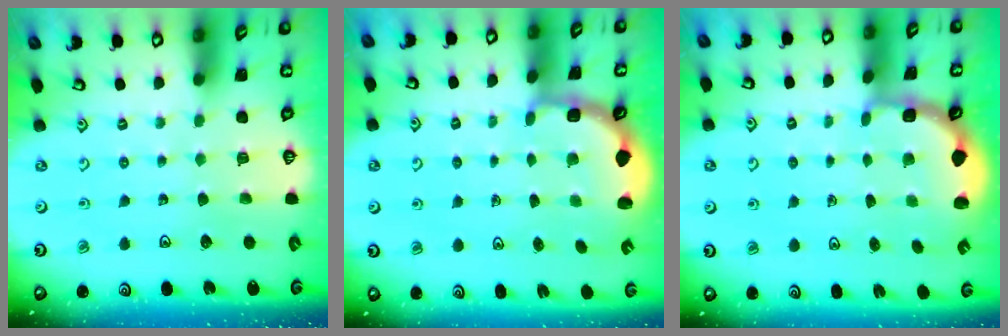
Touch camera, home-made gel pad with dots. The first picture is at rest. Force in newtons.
{"total": 2.7, "press": 2.1, "slide": 1.7}
{"total": 2.5, "press": 1.9, "slide": 1.6}